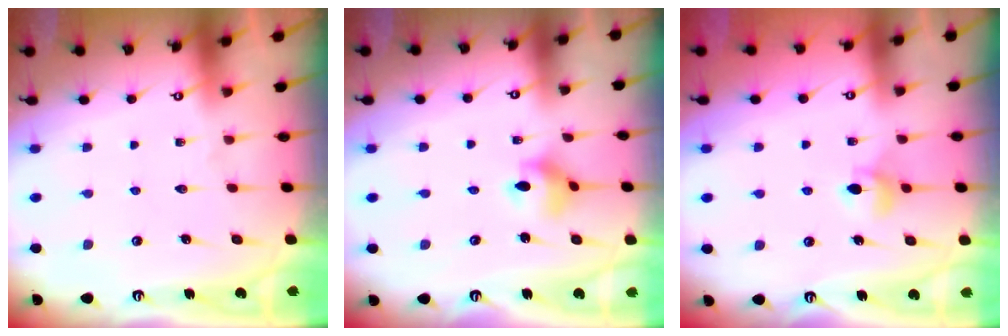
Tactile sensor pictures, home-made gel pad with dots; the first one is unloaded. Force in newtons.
{"total": 5.2, "press": 5.2, "slide": 0.2}
{"total": 5.1, "press": 5.0, "slide": 0.6}